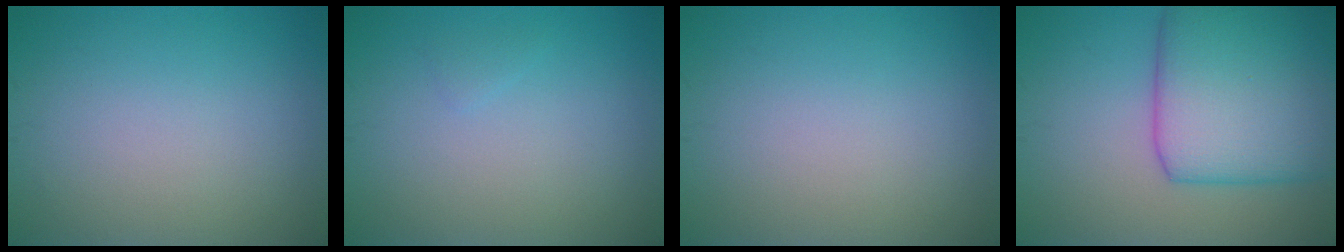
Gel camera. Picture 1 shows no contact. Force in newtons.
{"total": 0.5, "press": 0.5, "slide": 0.0}
{"total": 0.0}
{"total": 10.0, "press": 10.0, "slide": 0.2}